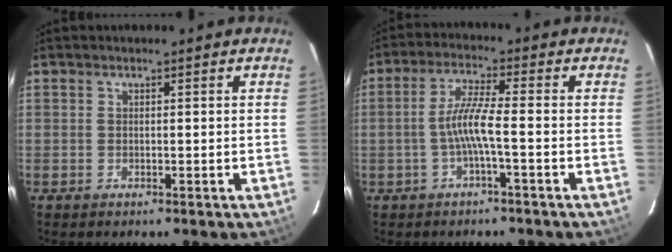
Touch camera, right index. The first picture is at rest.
{"total": 5.6, "force": [-1.8, -0.2, 5.3], "torque": [-0.116, 0.007, -0.033]}